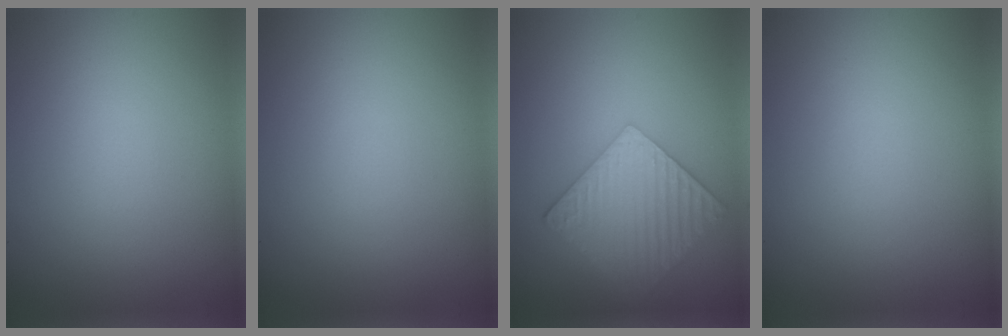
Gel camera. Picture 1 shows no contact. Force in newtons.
{"total": 0.0}
{"total": 6.1, "press": 4.8, "slide": 3.8}
{"total": 0.0}